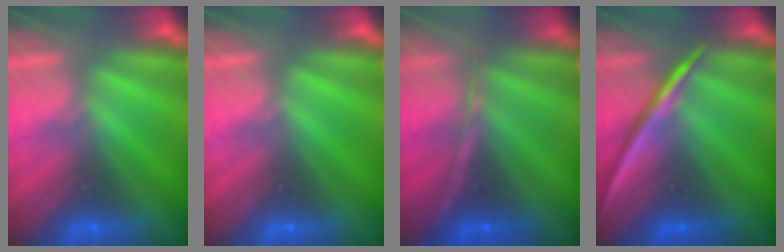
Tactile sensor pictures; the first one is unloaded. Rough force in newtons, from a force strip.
{"total": 0.0}
{"total": 1.3}
{"total": 2.2}